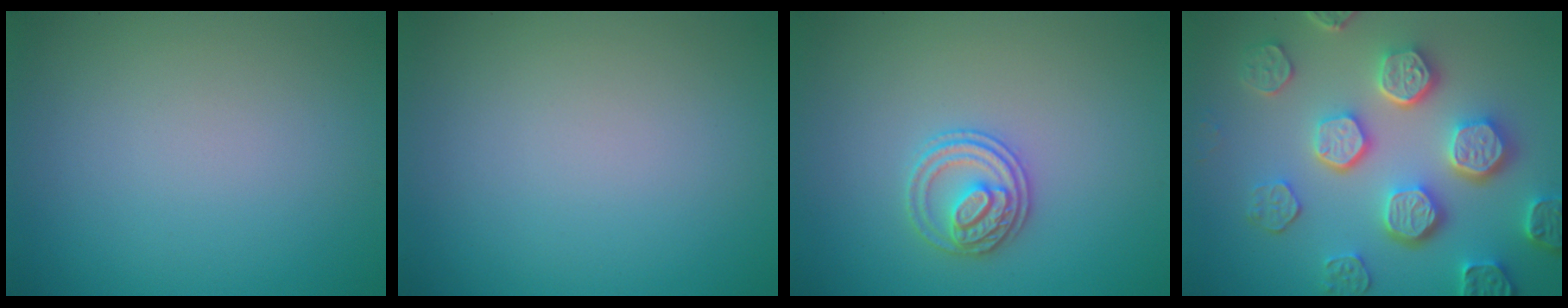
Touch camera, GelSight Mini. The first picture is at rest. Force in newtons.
{"total": 0.0}
{"total": 2.7, "press": 2.7, "slide": 0.6}
{"total": 7.3, "press": 6.1, "slide": 4.0}